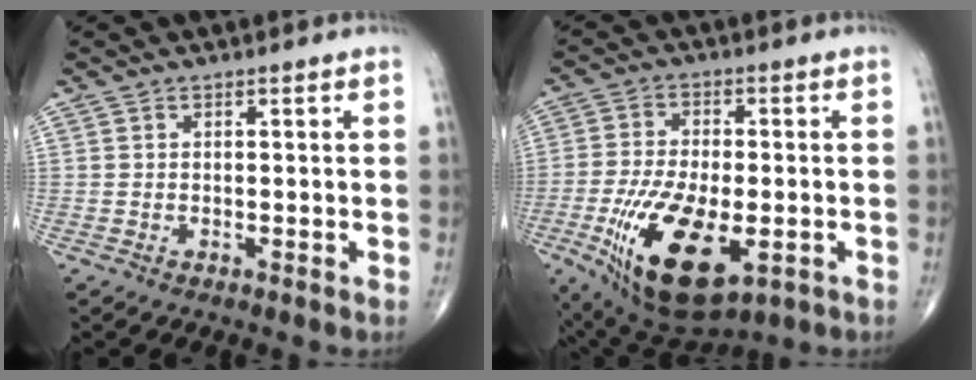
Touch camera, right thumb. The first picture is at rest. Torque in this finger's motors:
{"motor_torque": [2.52, 2.39, 1.90, -0.27, 0.23]}